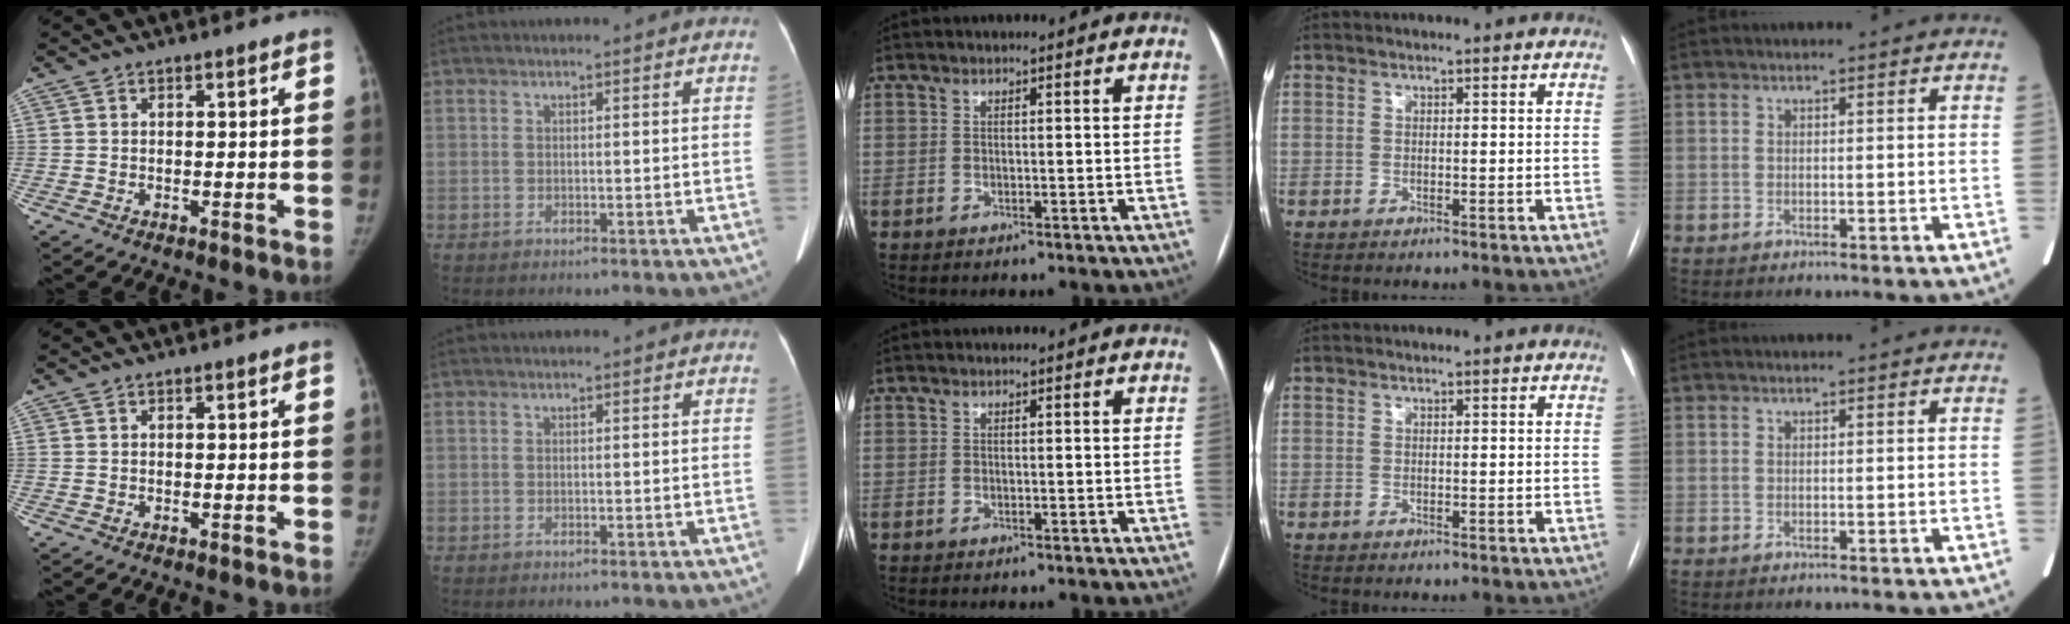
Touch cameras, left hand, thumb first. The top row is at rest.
{}